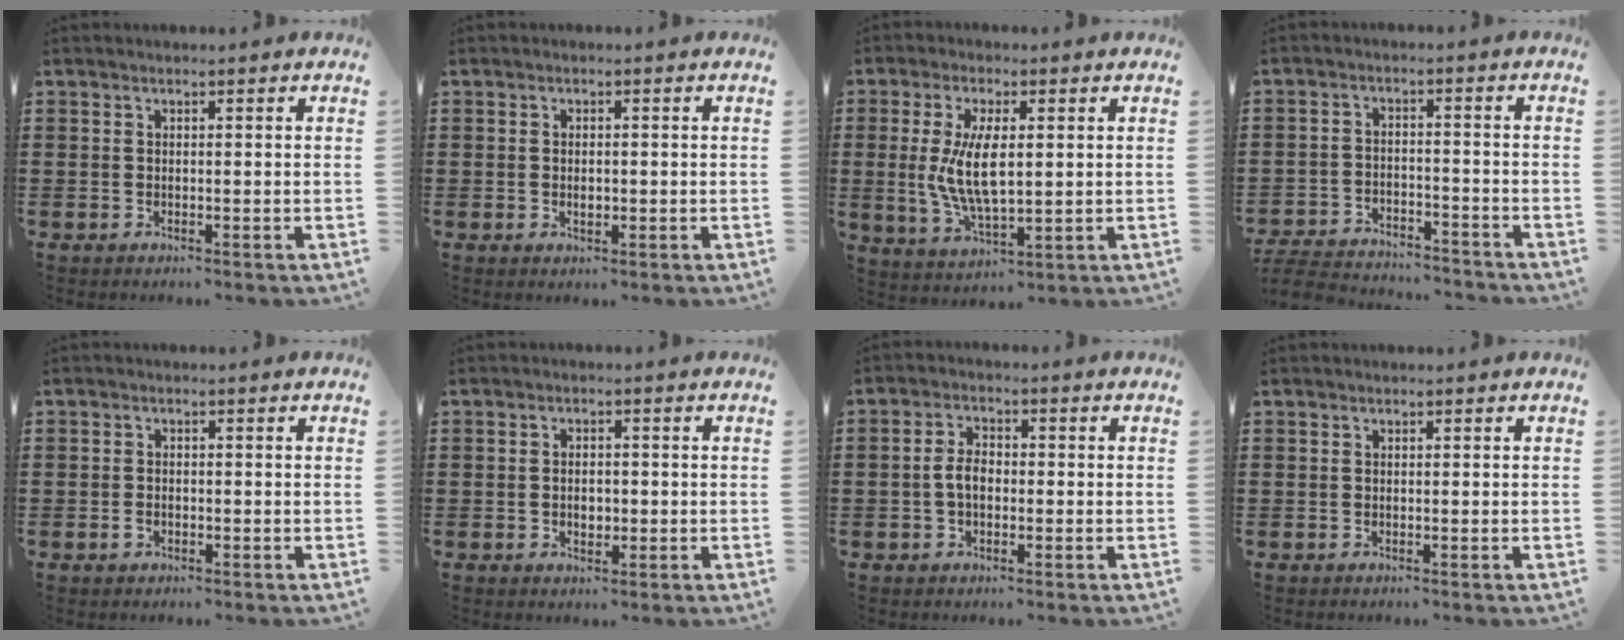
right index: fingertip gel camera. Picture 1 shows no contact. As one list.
[{"total": 1.8, "force": [-0.1, 0.9, 1.6], "torque": [-0.029, 0.003, -0.003]}, {"total": 8.7, "force": [0.6, 3.7, 7.9], "torque": [-0.160, 0.000, 0.005]}, {"total": 5.0, "force": [-4.9, 0.7, 0.8], "torque": [-0.033, 0.001, -0.104]}, {"total": 1.4, "force": [-0.6, 0.8, 0.9], "torque": [-0.027, -0.004, -0.014]}, {"total": 2.7, "force": [-0.3, 1.6, 2.2], "torque": [-0.033, 0.001, -0.008]}, {"total": 3.7, "force": [-0.6, 2.1, 3.0], "torque": [-0.070, 0.001, -0.017]}, {"total": 0.0}]